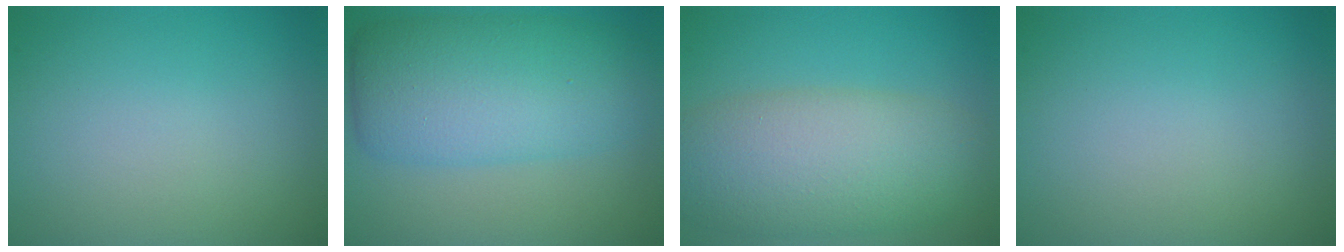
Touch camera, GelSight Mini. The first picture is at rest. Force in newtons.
{"total": 8.4, "press": 8.4, "slide": 0.0}
{"total": 8.3, "press": 8.3, "slide": 0.5}
{"total": 0.0}